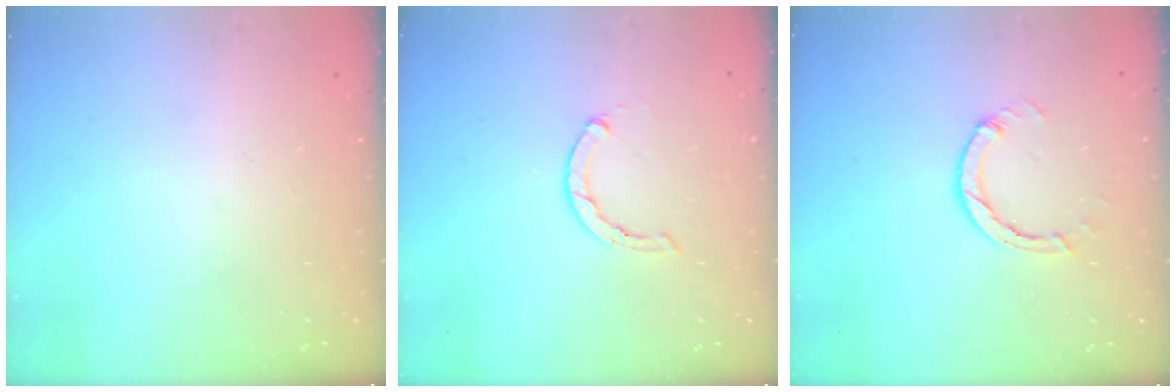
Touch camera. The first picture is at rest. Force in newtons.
{"total": 0.7, "press": 0.6, "slide": 0.2}
{"total": 2.7, "press": 2.7, "slide": 0.3}